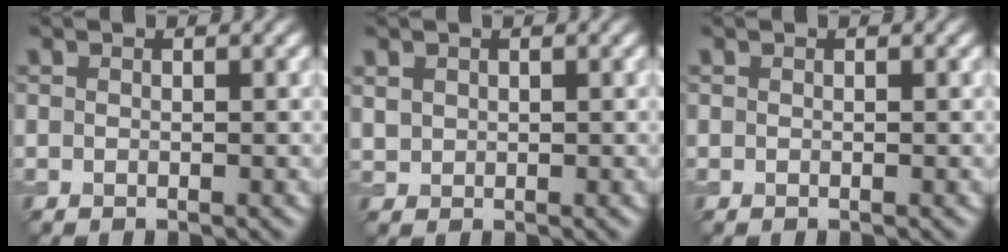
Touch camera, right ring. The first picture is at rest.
{"total": 1.0, "force": [0.5, 0.8, 0.3], "torque": [-0.006, -0.001, 0.015]}
{"total": 0.0}